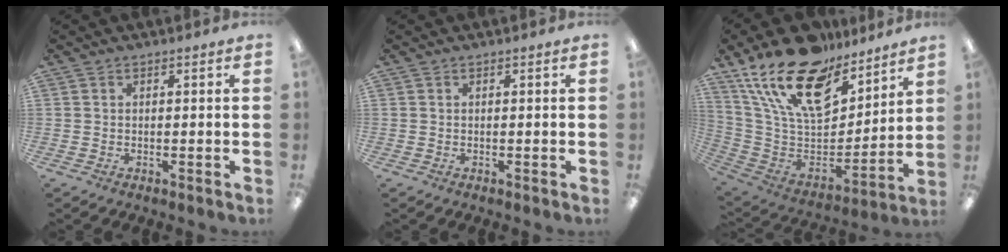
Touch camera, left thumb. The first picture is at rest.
{"total": 0.0}
{"total": 23.2, "force": [15.8, 11.5, 12.6], "torque": [-0.235, -0.101, 0.283]}